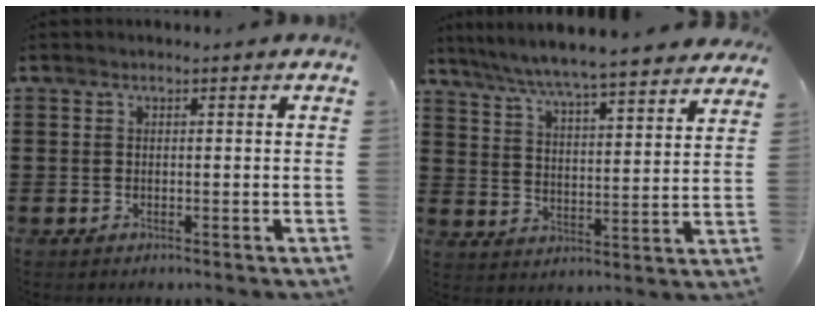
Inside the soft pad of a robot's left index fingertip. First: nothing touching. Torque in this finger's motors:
{"motor_torque": [1.46, -0.68, 1.05, 0.21]}